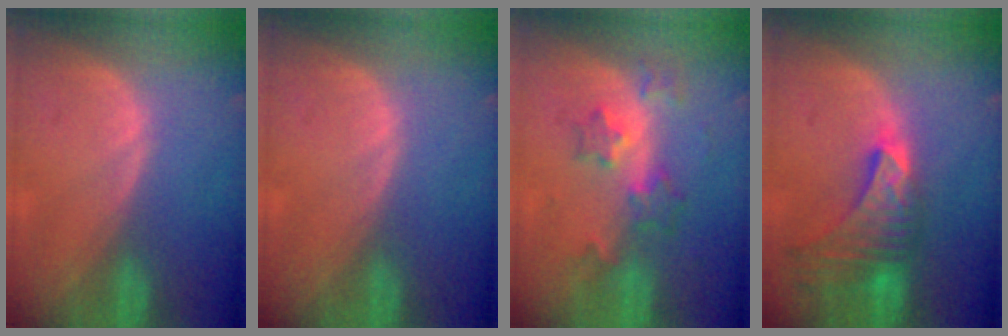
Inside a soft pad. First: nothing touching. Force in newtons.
{"total": 0.0}
{"total": 6.1, "press": 5.4, "slide": 2.8}
{"total": 9.4, "press": 8.4, "slide": 4.3}